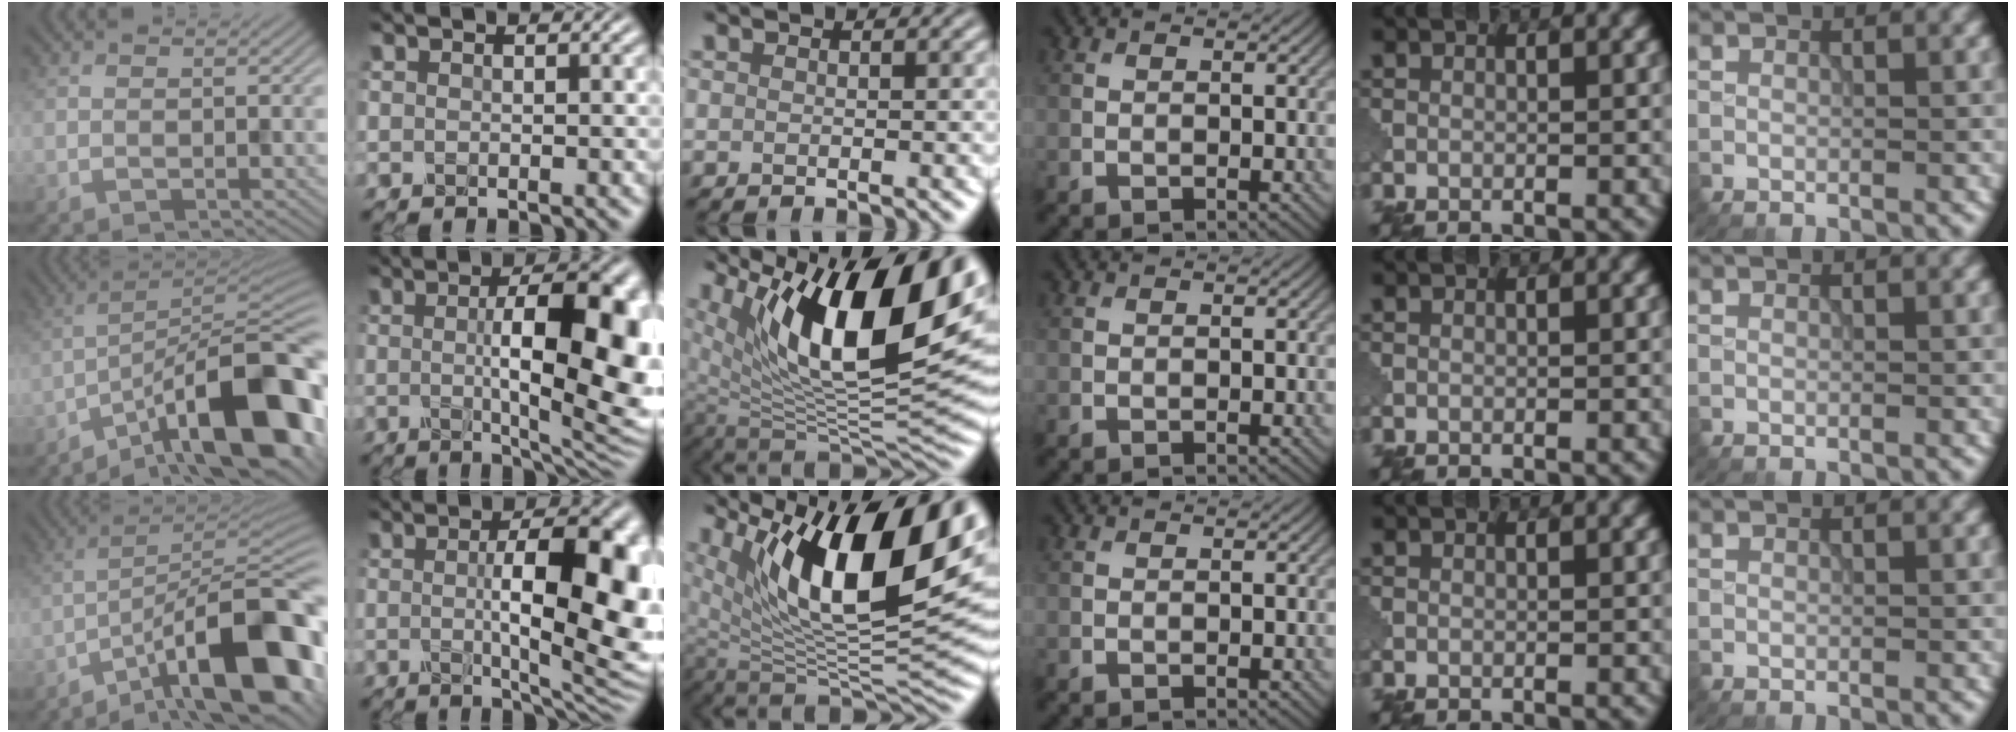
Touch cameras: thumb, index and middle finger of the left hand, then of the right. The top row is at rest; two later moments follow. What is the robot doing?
{"motion": "shake", "object": "medicine bottle"}